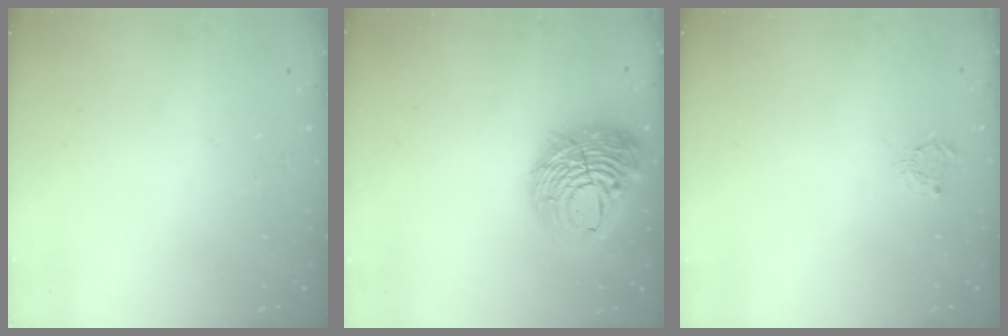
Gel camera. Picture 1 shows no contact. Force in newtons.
{"total": 18.0, "press": 17.9, "slide": 2.0}
{"total": 2.9, "press": 2.8, "slide": 0.4}